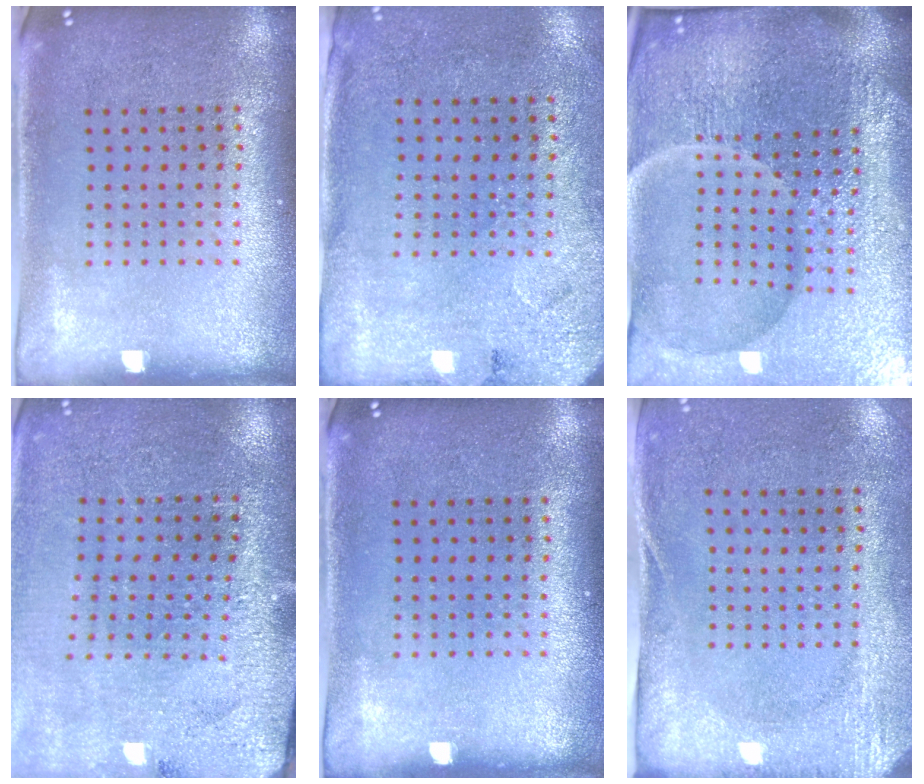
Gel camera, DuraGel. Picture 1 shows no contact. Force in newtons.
{"total": 2.7, "press": 2.2, "slide": 1.5}
{"total": 7.2, "press": 6.4, "slide": 3.4}
{"total": 2.8, "press": 2.8, "slide": 0.2}
{"total": 0.0}
{"total": 2.7, "press": 2.1, "slide": 1.7}